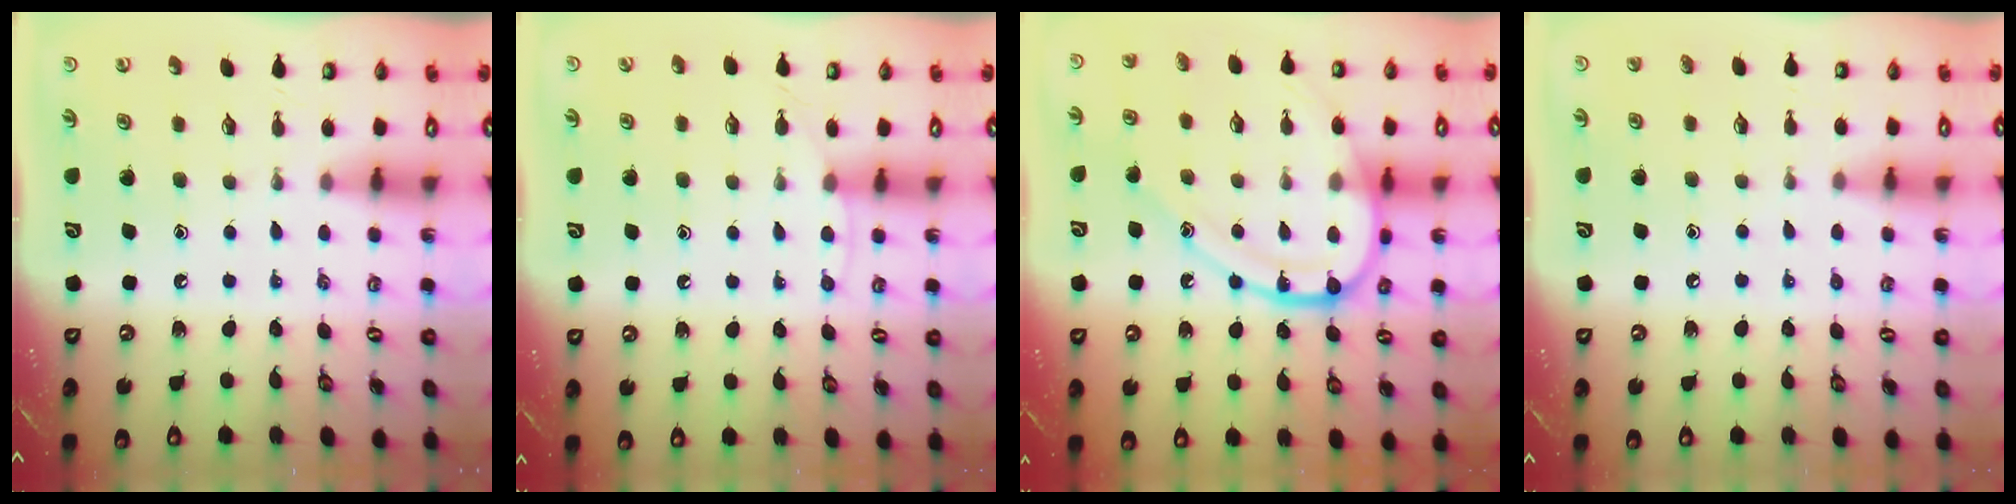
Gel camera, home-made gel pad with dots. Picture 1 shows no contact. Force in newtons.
{"total": 4.2, "press": 4.2, "slide": 0.5}
{"total": 15.3, "press": 15.2, "slide": 1.6}
{"total": 4.1, "press": 4.1, "slide": 0.4}